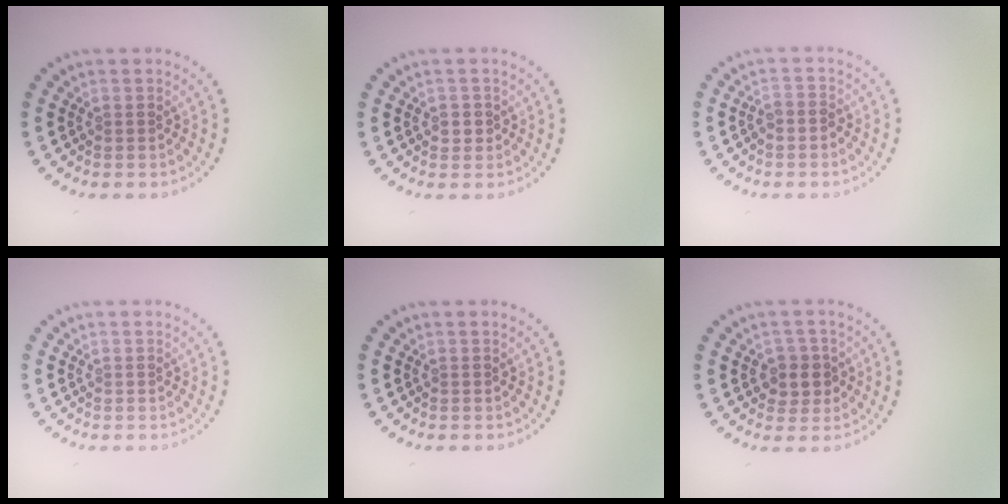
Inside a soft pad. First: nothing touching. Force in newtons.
{"total": 1.1, "press": 1.1, "slide": 0.4}
{"total": 1.1, "press": 0.9, "slide": 0.7}
{"total": 0.0}
{"total": 0.0}
{"total": 2.4, "press": 2.3, "slide": 0.8}